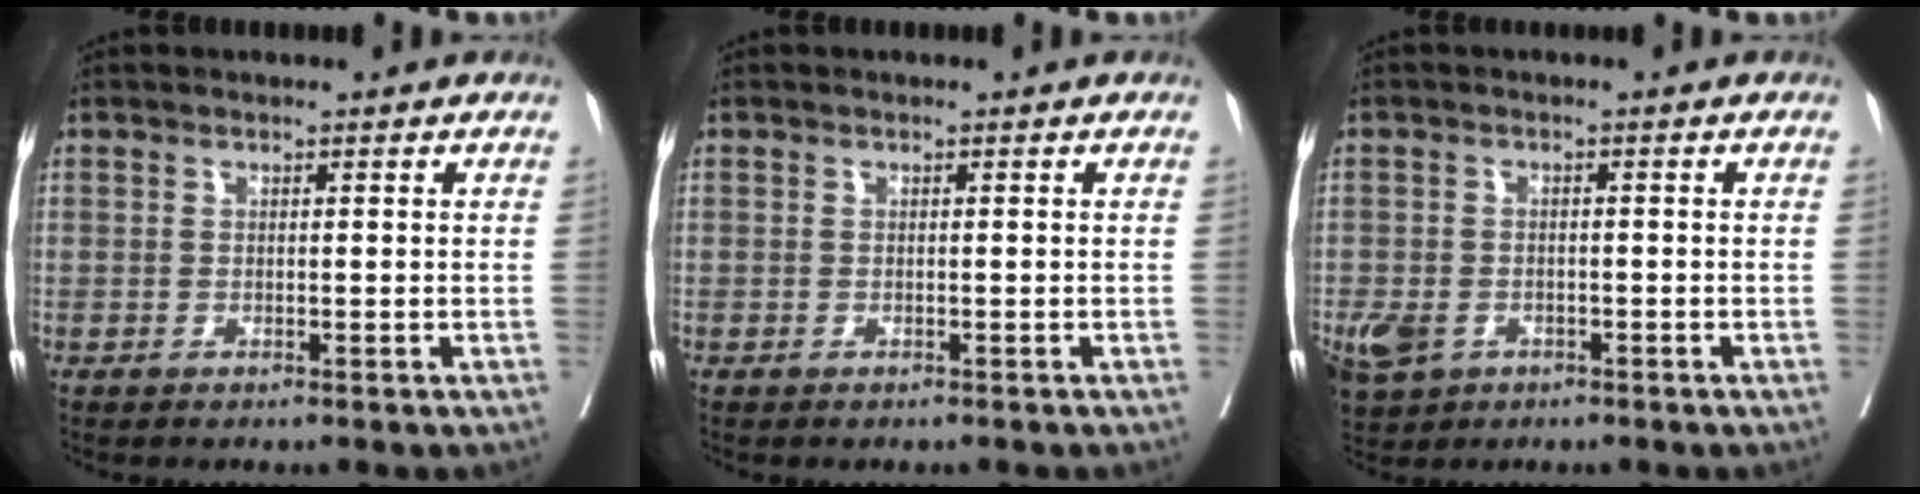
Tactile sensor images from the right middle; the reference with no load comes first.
{"total": 0.0}
{"total": 8.8, "force": [-4.1, 6.7, 3.8], "torque": [-0.106, -0.008, -0.059]}